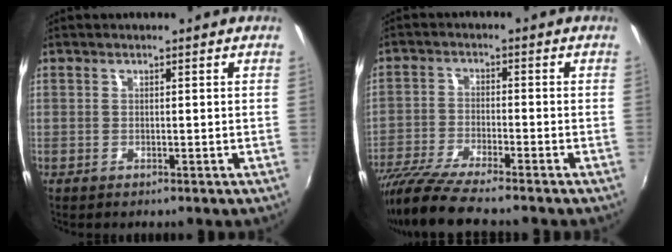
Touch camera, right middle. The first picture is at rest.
{"total": 10.2, "force": [-8.9, 0.4, 5.1], "torque": [-0.117, -0.033, -0.165]}